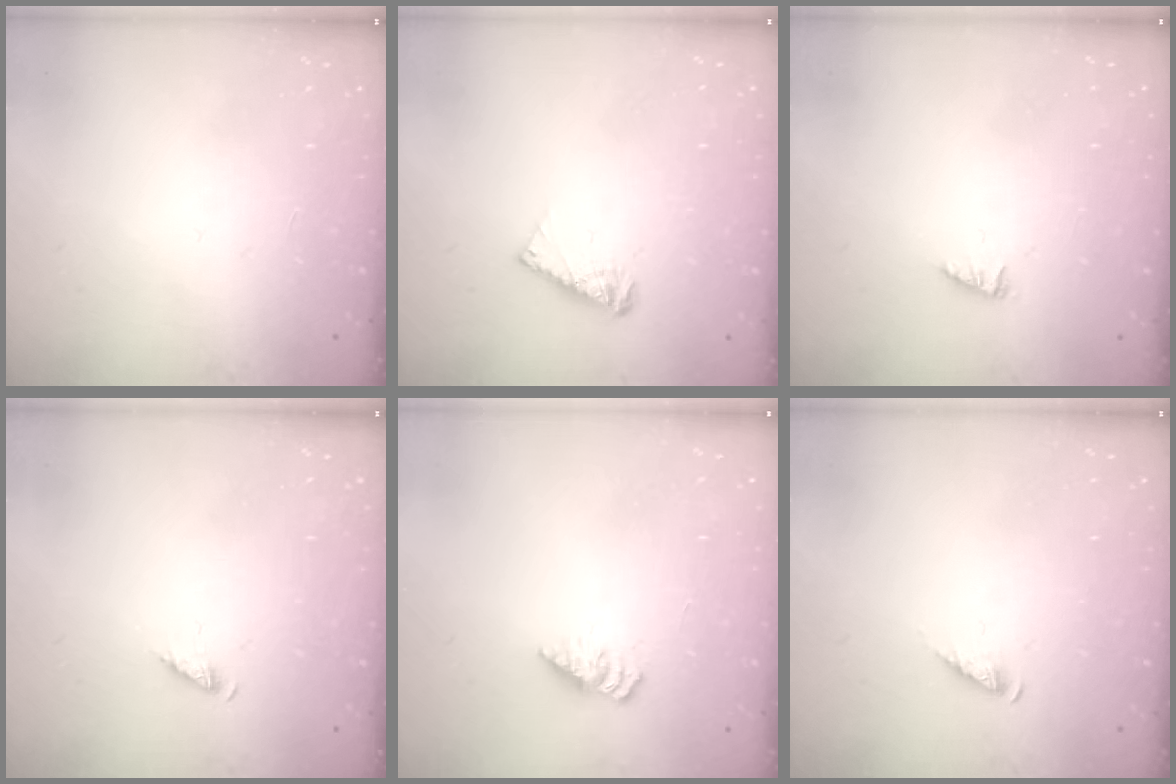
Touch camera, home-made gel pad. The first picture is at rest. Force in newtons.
{"total": 5.8, "press": 5.8, "slide": 0.3}
{"total": 0.7, "press": 0.6, "slide": 0.2}
{"total": 2.2, "press": 2.1, "slide": 0.4}
{"total": 1.6, "press": 1.6, "slide": 0.3}
{"total": 2.8, "press": 2.8, "slide": 0.4}